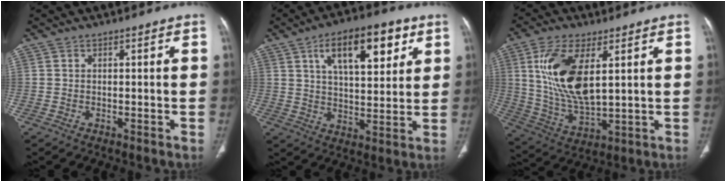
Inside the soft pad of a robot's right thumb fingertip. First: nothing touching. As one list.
[{"total": 15.3, "force": [6.8, 6.7, 11.9], "torque": [-0.151, -0.014, 0.107]}, {"total": 15.6, "force": [4.4, 6.9, 13.3], "torque": [-0.270, -0.021, 0.096]}]